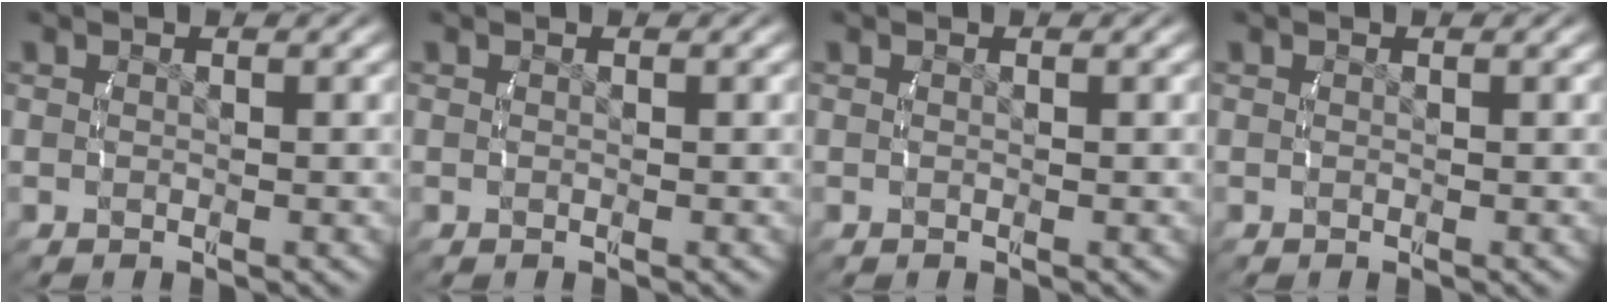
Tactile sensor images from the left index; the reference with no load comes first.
{"total": 0.0}
{"total": 0.0}
{"total": 0.0}